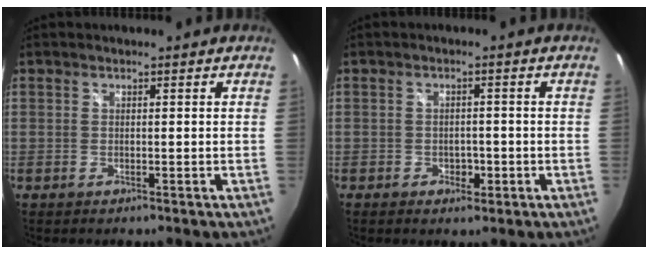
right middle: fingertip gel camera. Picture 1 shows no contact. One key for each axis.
{"total": 2.9, "fx": -1.3, "fy": 2.1, "fz": 1.4, "tx": -0.027, "ty": -0.001, "tz": -0.014}